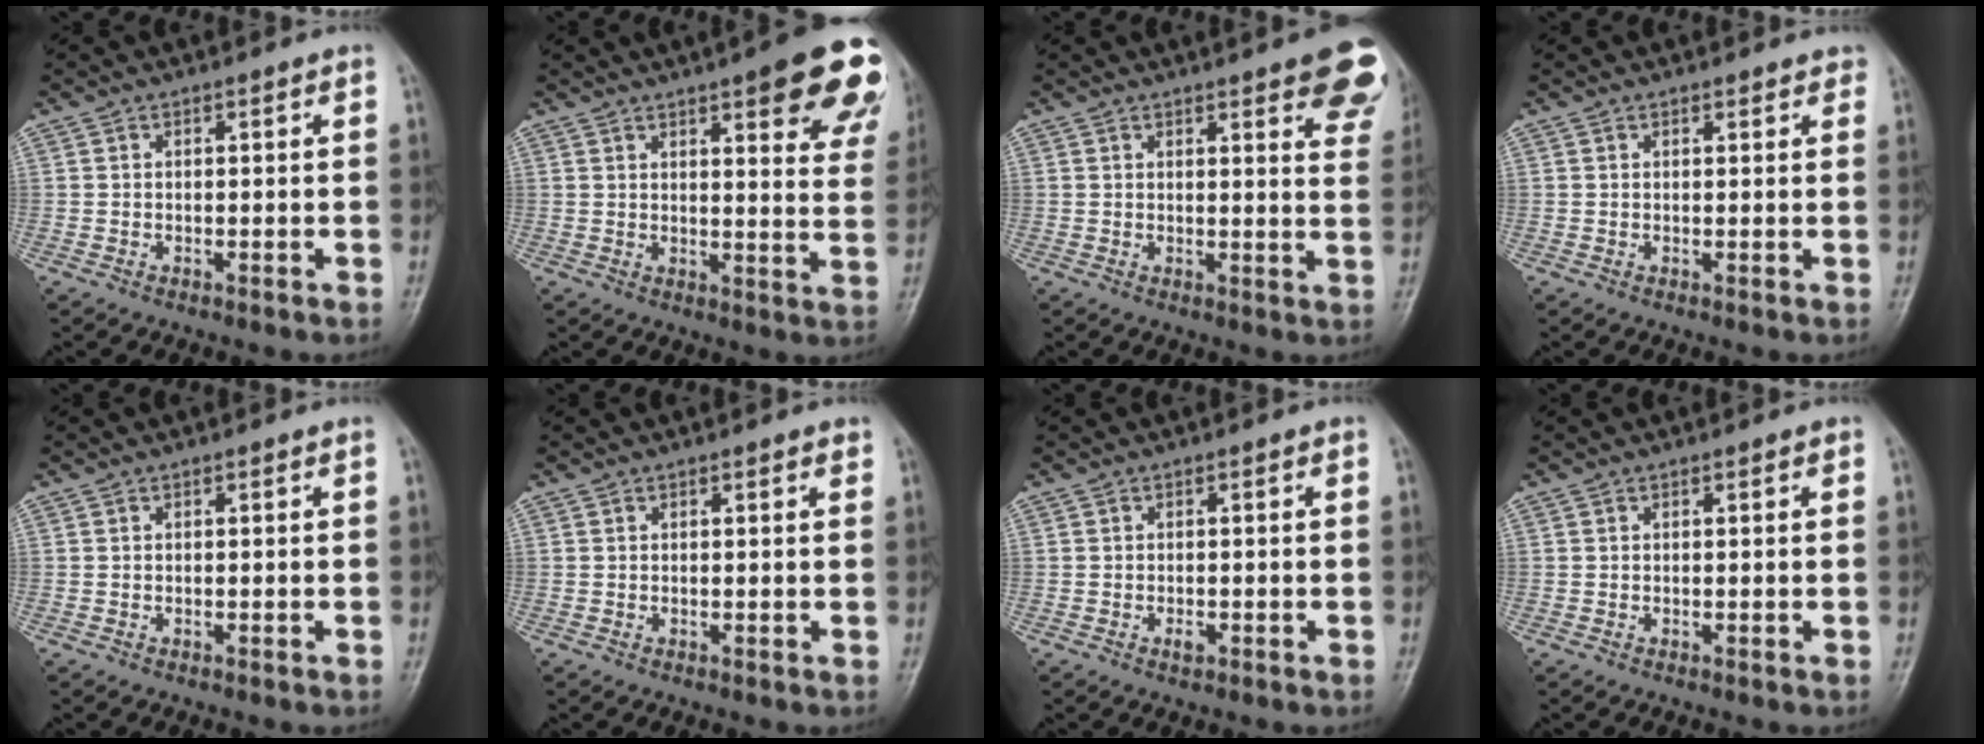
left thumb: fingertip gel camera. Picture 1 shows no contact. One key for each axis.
{"total": 18.2, "fx": 10.3, "fy": 4.8, "fz": 14.2, "tx": -0.147, "ty": -0.034, "tz": 0.116}
{"total": 12.4, "fx": 7.8, "fy": 3.5, "fz": 9.0, "tx": -0.078, "ty": -0.032, "tz": 0.078}
{"total": 1.6, "fx": 1.3, "fy": 0.7, "fz": 0.6, "tx": 0.007, "ty": -0.001, "tz": 0.010}
{"total": 0.0}
{"total": 1.2, "fx": 0.8, "fy": 0.4, "fz": 0.8, "tx": -0.010, "ty": -0.002, "tz": 0.007}
{"total": 1.3, "fx": -0.5, "fy": 0.7, "fz": 1.0, "tx": -0.011, "ty": 0.000, "tz": -0.007}
{"total": 0.6, "fx": 0.3, "fy": 0.2, "fz": 0.4, "tx": -0.007, "ty": 0.000, "tz": 0.002}